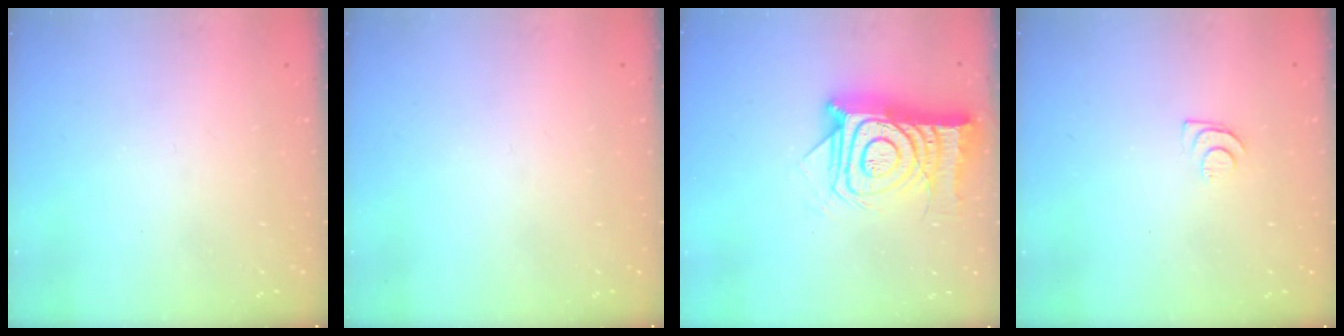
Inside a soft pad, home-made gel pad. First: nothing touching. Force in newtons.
{"total": 0.0}
{"total": 19.5, "press": 19.4, "slide": 1.3}
{"total": 4.8, "press": 4.7, "slide": 0.6}